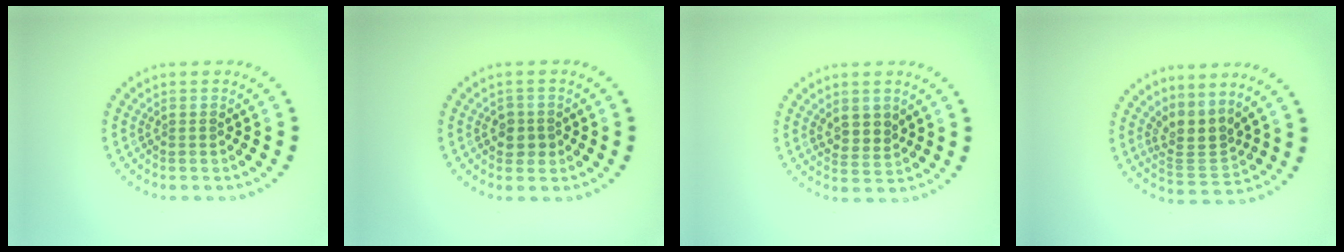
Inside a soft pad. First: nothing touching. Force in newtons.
{"total": 1.7, "press": 1.6, "slide": 0.5}
{"total": 2.2, "press": 2.0, "slide": 1.0}
{"total": 3.1, "press": 2.2, "slide": 2.2}